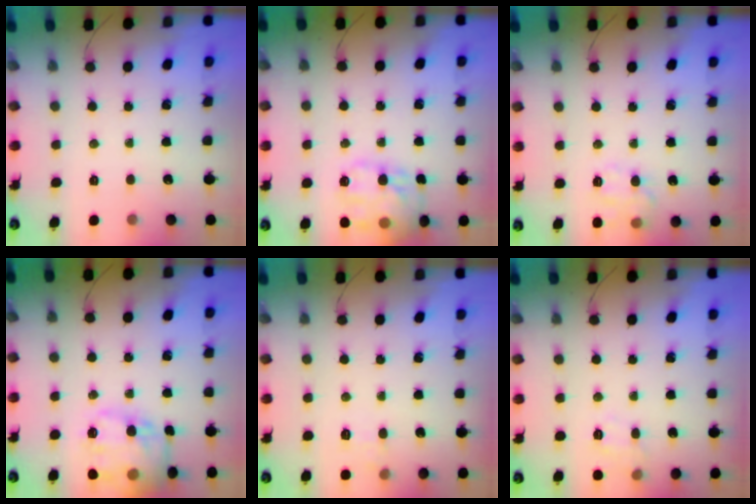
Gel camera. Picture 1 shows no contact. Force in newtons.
{"total": 16.7, "press": 16.7, "slide": 0.9}
{"total": 9.6, "press": 9.6, "slide": 1.1}
{"total": 19.3, "press": 19.1, "slide": 2.5}
{"total": 4.9, "press": 4.7, "slide": 1.4}
{"total": 7.8, "press": 7.8, "slide": 0.9}